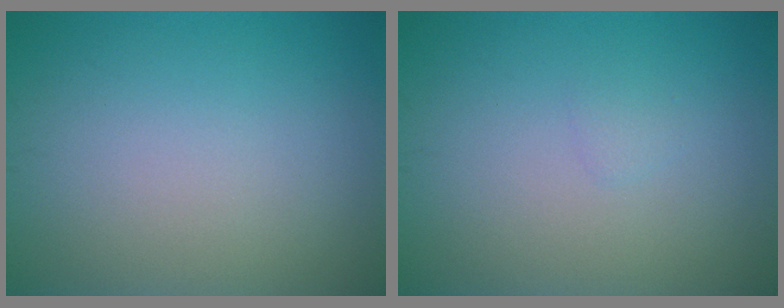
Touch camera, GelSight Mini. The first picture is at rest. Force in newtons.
{"total": 0.6, "press": 0.5, "slide": 0.1}